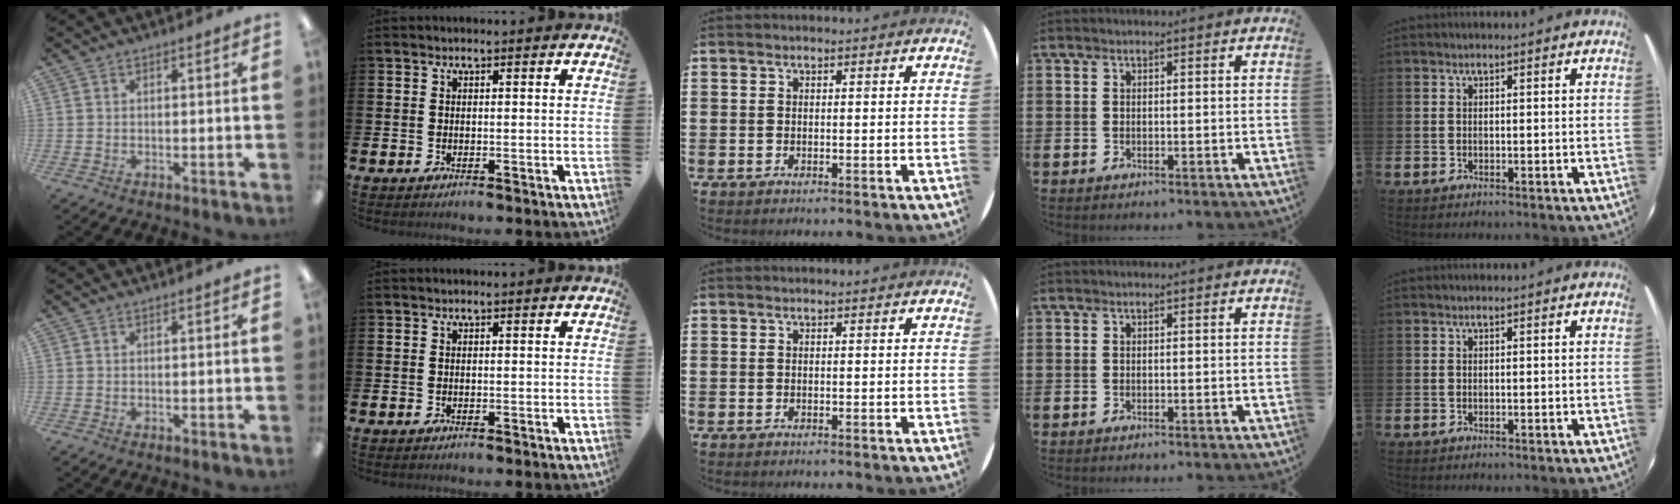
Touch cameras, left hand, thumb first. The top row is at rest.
{}